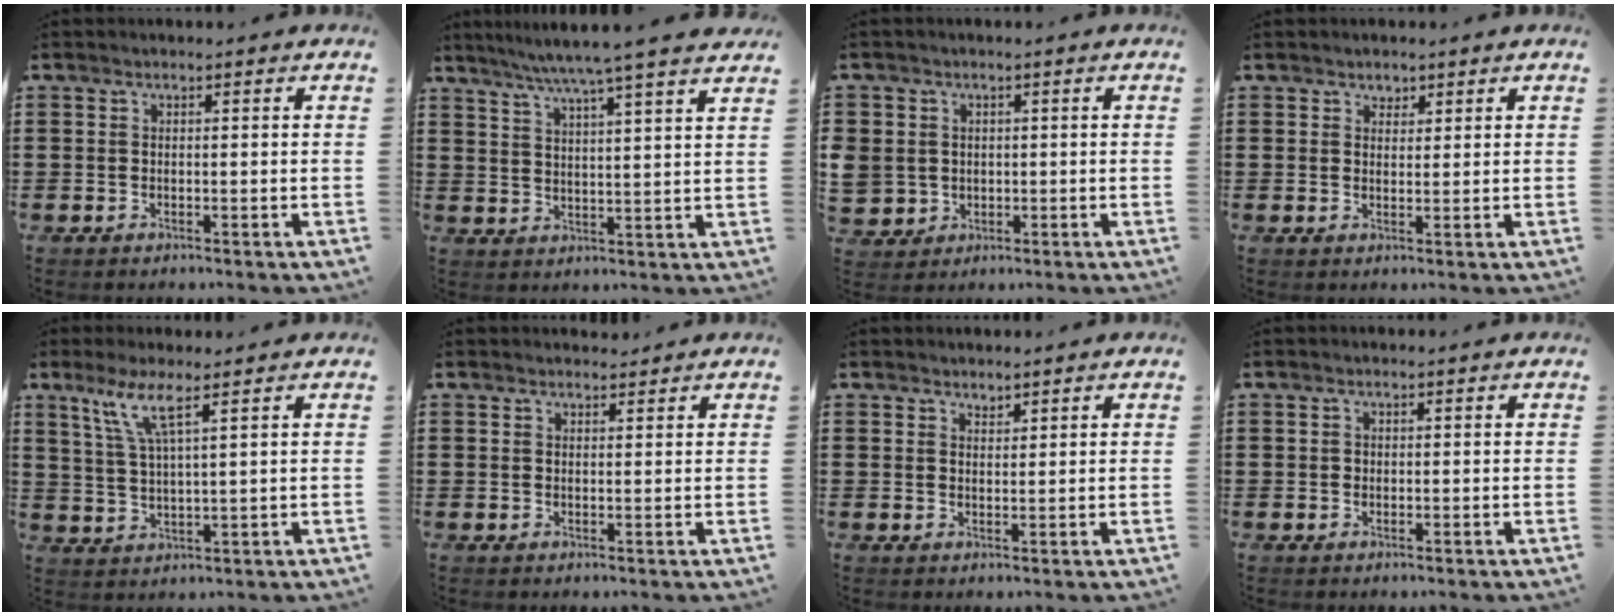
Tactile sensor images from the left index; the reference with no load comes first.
{"total": 6.5, "force": [5.4, -1.3, 3.3], "torque": [-0.081, -0.026, 0.091]}
{"total": 3.6, "force": [0.0, 3.6, 0.3], "torque": [-0.030, 0.007, -0.004]}
{"total": 1.7, "force": [1.3, 1.0, 0.1], "torque": [0.002, 0.001, 0.024]}
{"total": 6.3, "force": [3.6, 0.5, 5.1], "torque": [-0.112, 0.003, 0.063]}
{"total": 1.2, "force": [1.2, 0.3, 0.1], "torque": [-0.005, 0.002, 0.023]}
{"total": 1.5, "force": [1.5, 0.4, 0.0], "torque": [-0.003, -0.001, 0.030]}
{"total": 0.6, "force": [0.2, 0.6, 0.1], "torque": [-0.004, 0.003, 0.003]}